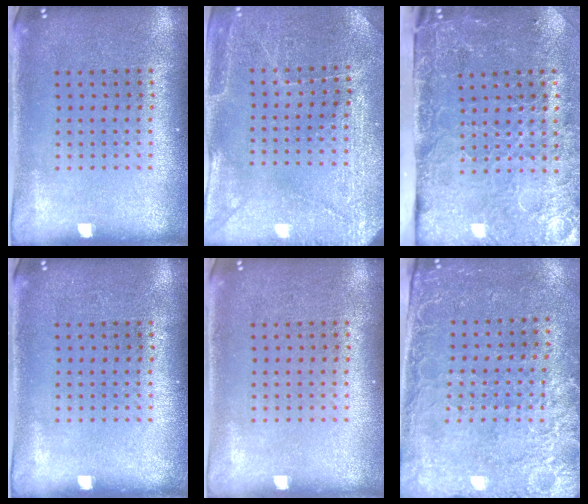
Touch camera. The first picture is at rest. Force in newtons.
{"total": 2.9, "press": 2.9, "slide": 0.3}
{"total": 4.6, "press": 3.7, "slide": 2.8}
{"total": 0.0}
{"total": 0.0}
{"total": 2.7, "press": 2.4, "slide": 1.2}